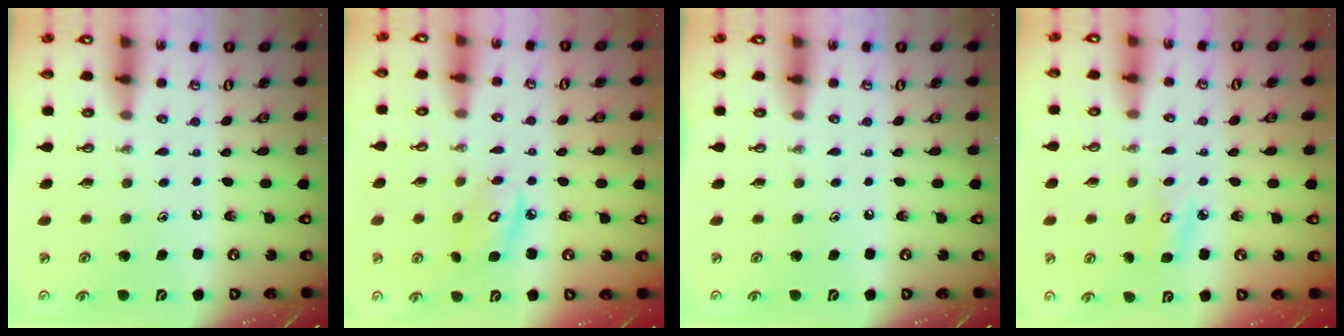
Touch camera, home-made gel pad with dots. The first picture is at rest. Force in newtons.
{"total": 6.2, "press": 6.2, "slide": 0.3}
{"total": 0.0}
{"total": 4.8, "press": 4.8, "slide": 0.4}